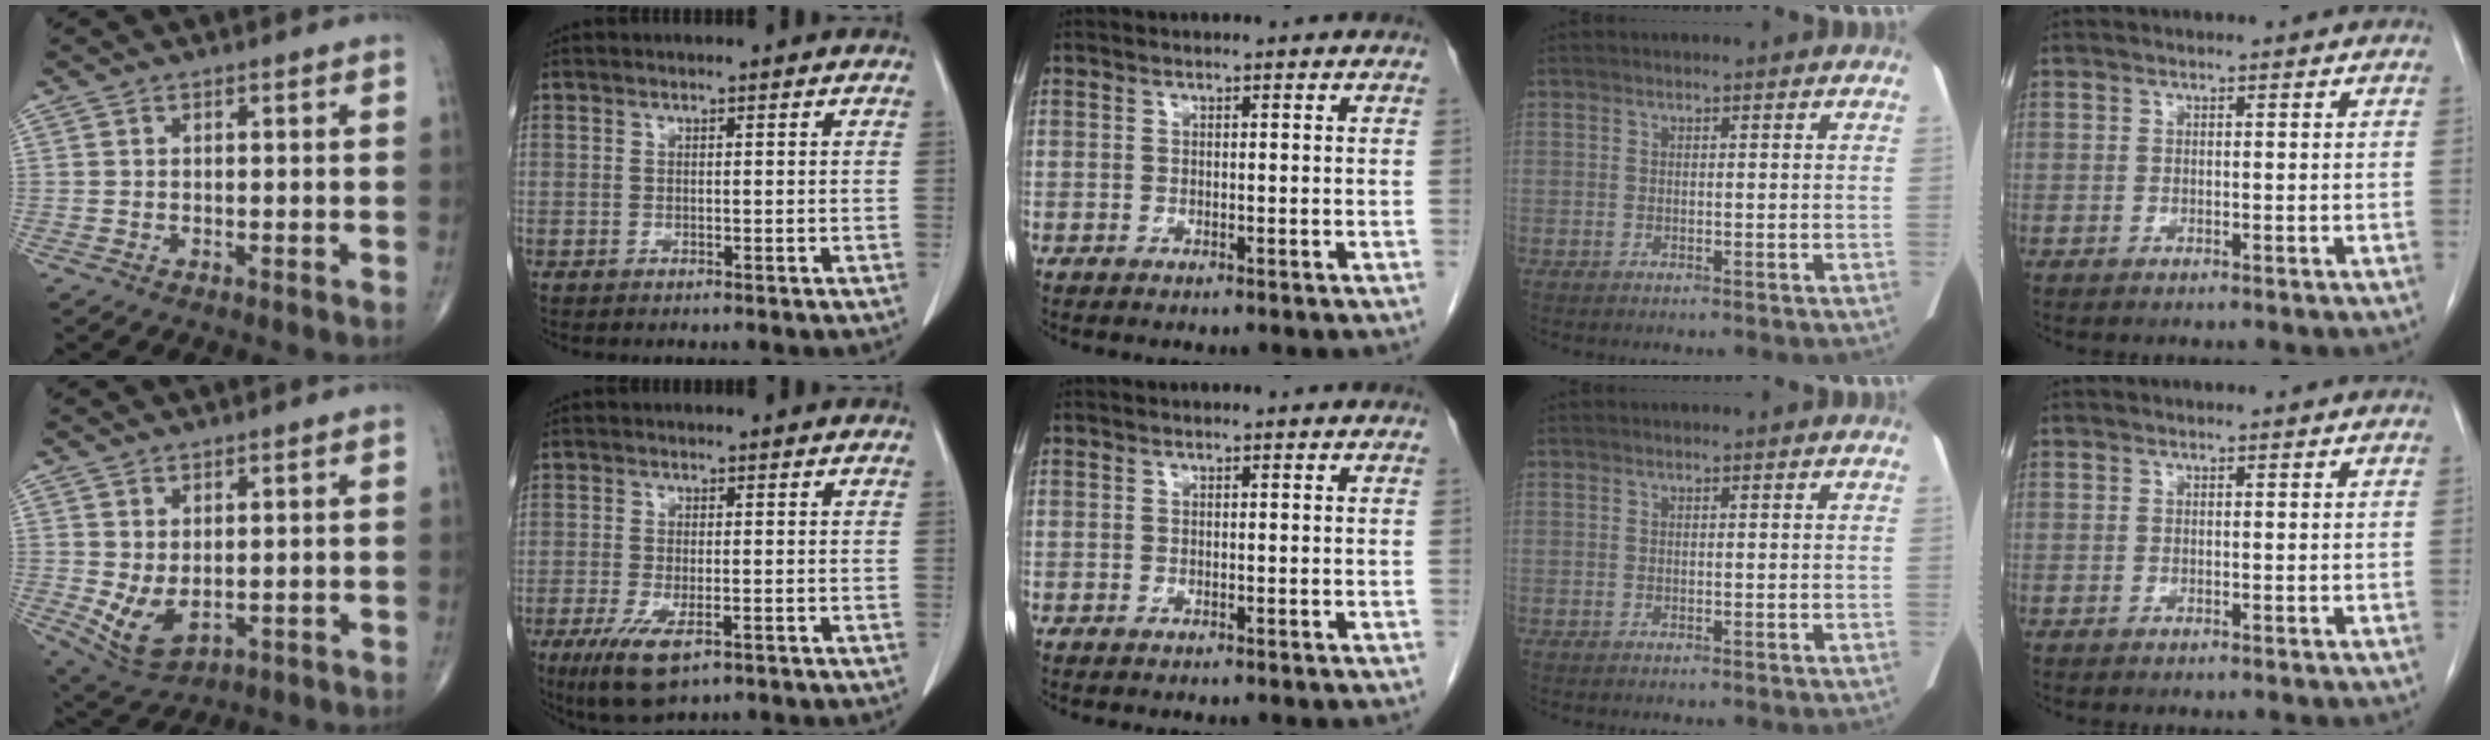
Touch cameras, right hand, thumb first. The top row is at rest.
{"thumb": {"total": 6.7, "force": [-0.1, 3.8, 5.5], "torque": [-0.100, -0.009, 0.019]}, "index": {"total": 7.4, "force": [-4.0, 2.3, 5.7], "torque": [-0.104, -0.019, -0.063]}}